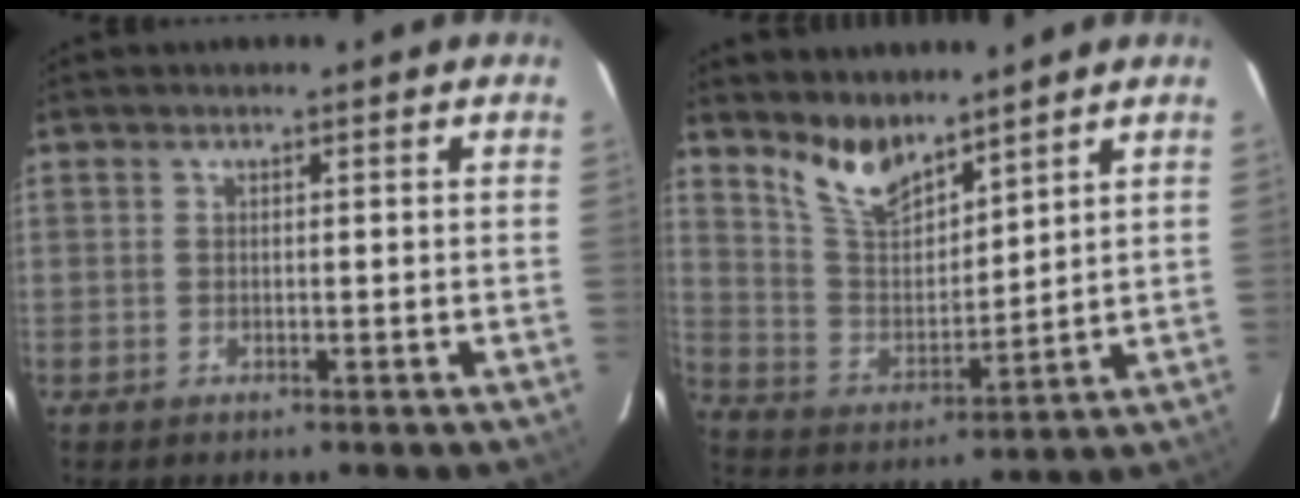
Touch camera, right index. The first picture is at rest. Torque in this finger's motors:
{"motor_torque": [0.26, 0.29, 0.16, 0.07]}